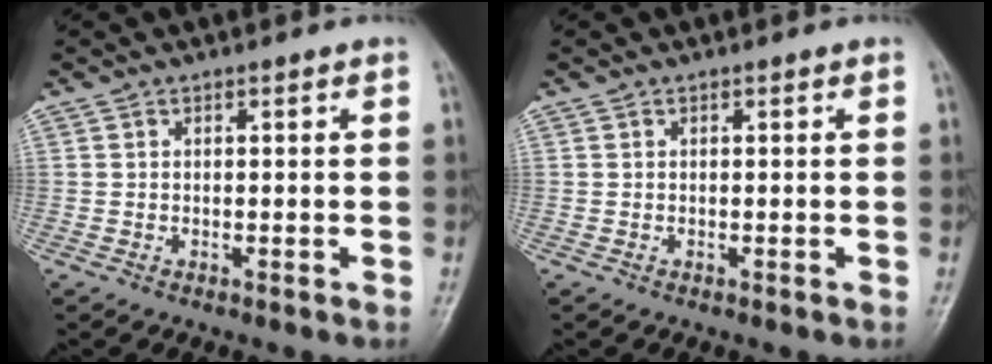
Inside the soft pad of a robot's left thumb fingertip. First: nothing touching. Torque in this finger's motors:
{"motor_torque": [0.00, 0.00, -0.16, 0.02, 0.00]}